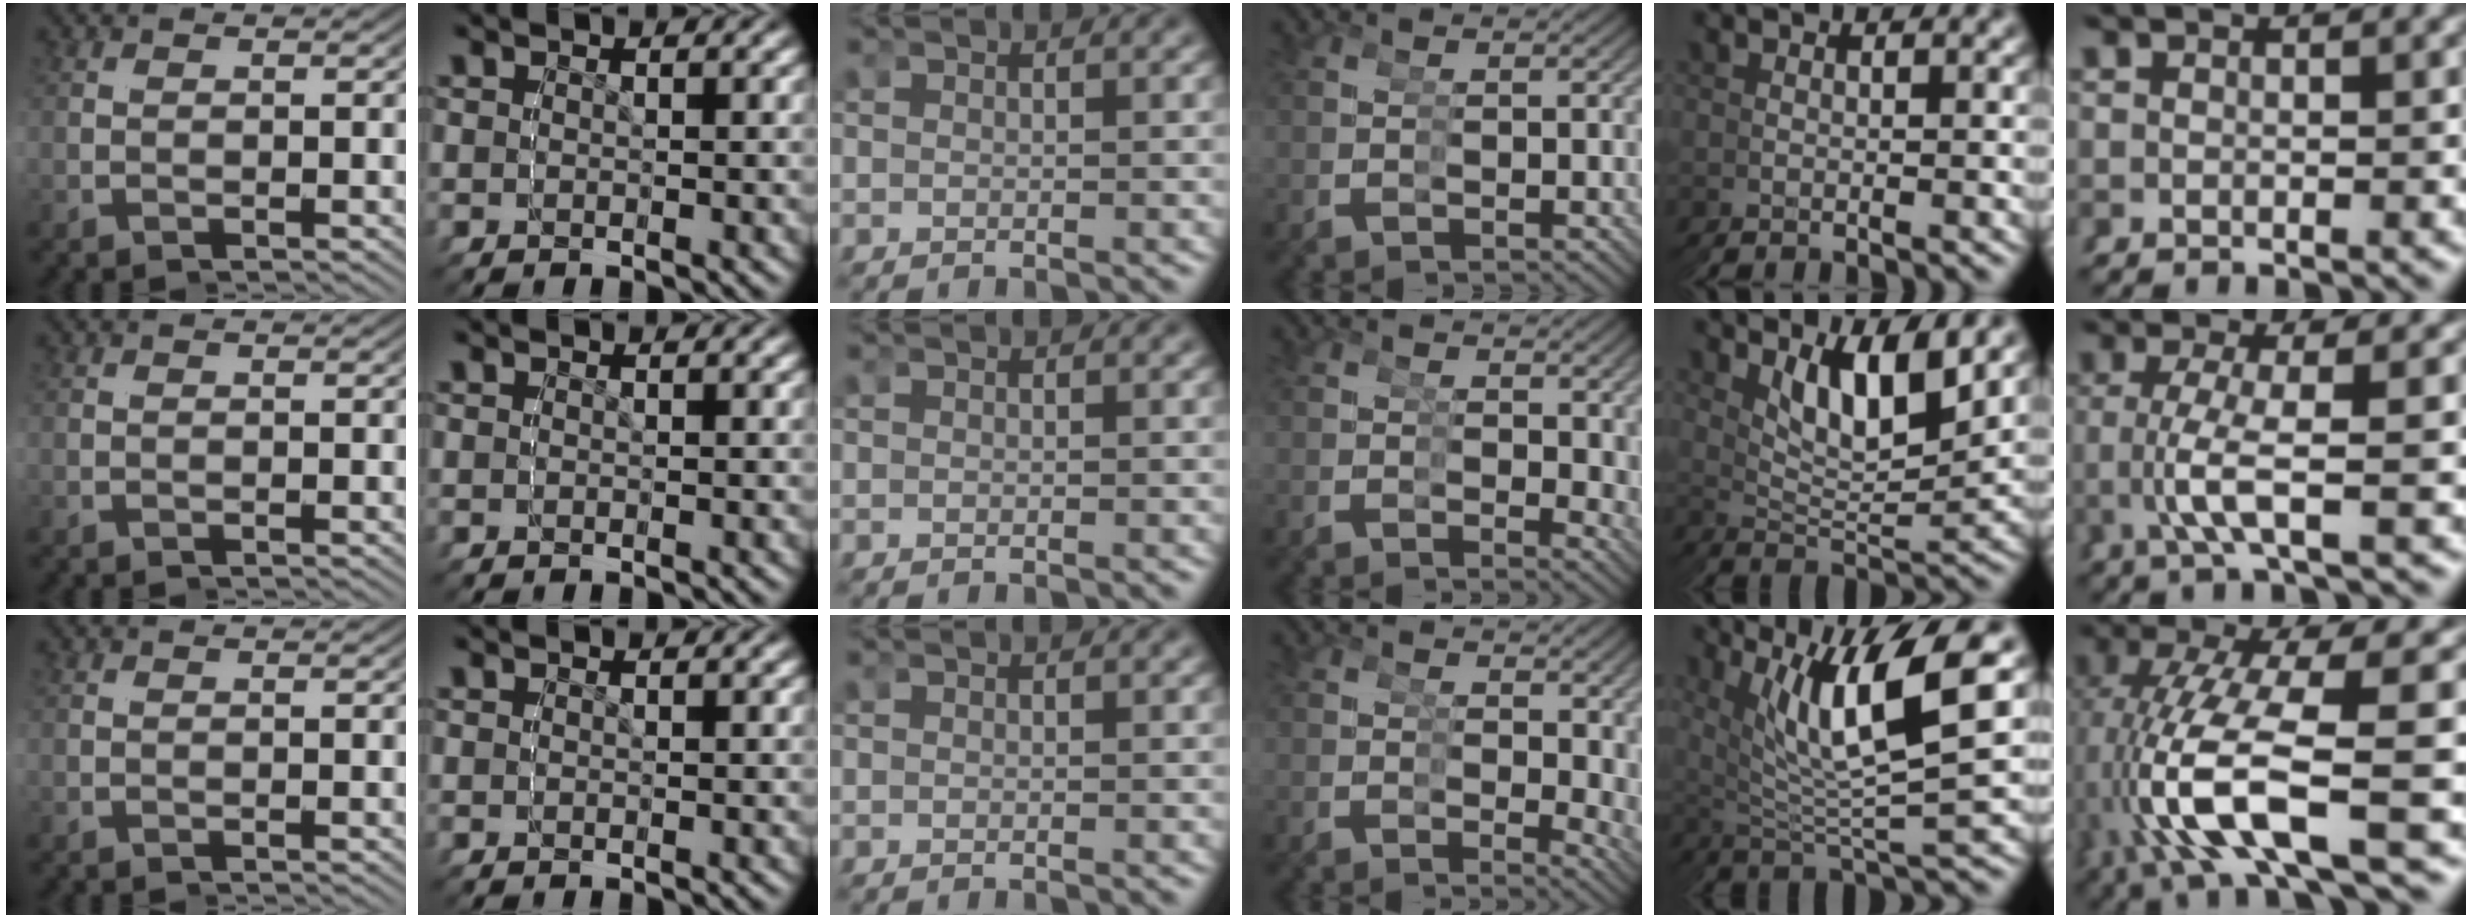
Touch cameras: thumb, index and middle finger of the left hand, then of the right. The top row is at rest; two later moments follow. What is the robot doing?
{"motion": "grasp_and_lifting", "object": "condiment"}